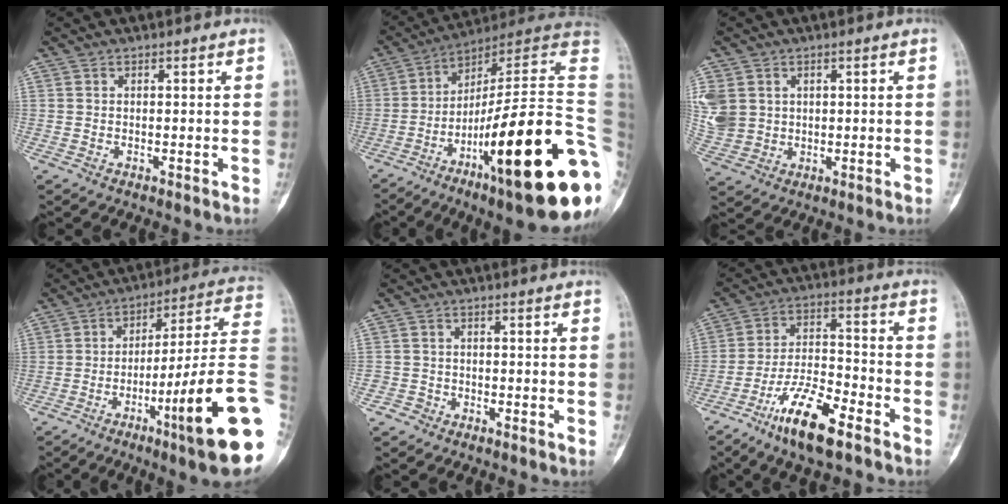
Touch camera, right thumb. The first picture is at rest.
{"total": 30.8, "force": [-8.9, 5.4, 29.0], "torque": [-0.345, 0.048, -0.142]}
{"total": 12.3, "force": [2.6, 10.6, 5.6], "torque": [-0.159, 0.013, 0.074]}
{"total": 21.5, "force": [-7.0, 0.8, 20.3], "torque": [-0.259, 0.023, -0.111]}
{"total": 2.0, "force": [-1.6, 1.3, -0.3], "torque": [0.010, 0.008, -0.036]}
{"total": 13.6, "force": [-8.8, 3.8, 9.7], "torque": [-0.180, 0.054, -0.162]}